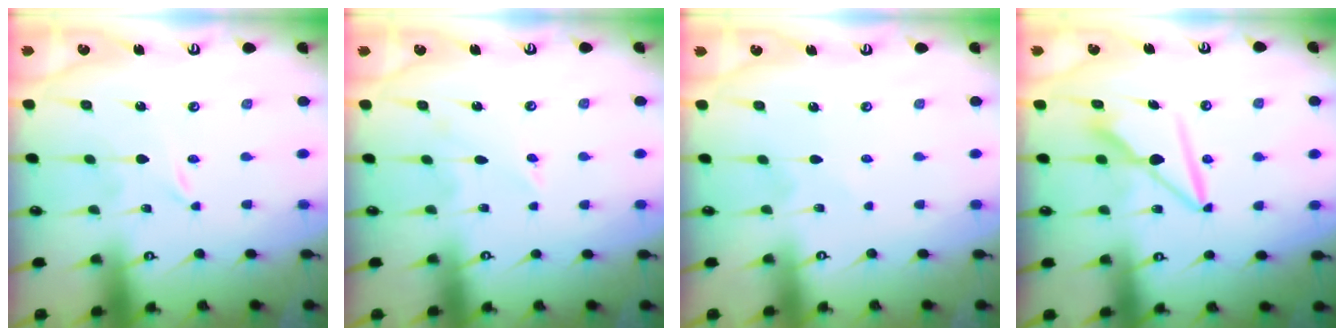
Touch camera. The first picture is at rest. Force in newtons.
{"total": 4.7, "press": 4.7, "slide": 0.3}
{"total": 2.1, "press": 2.1, "slide": 0.3}
{"total": 8.2, "press": 8.2, "slide": 0.3}